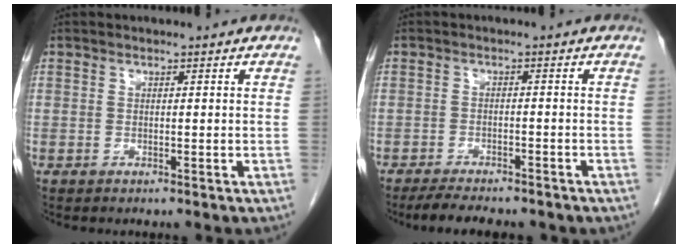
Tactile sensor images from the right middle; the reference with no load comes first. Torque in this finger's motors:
{"motor_torque": [0.58, -0.55, 0.10, 0.04]}